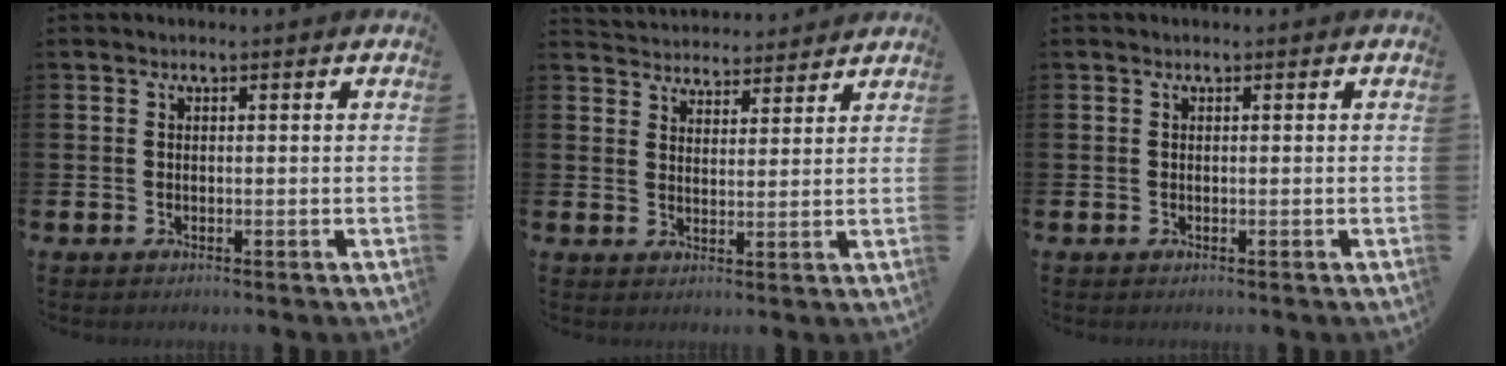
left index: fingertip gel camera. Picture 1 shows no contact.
{"total": 4.2, "force": [4.1, 0.8, -0.6], "torque": [0.000, -0.026, 0.074]}
{"total": 0.0}